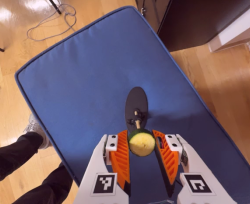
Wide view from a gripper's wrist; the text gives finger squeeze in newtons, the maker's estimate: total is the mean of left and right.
{"total": 7.9, "left": 7.8, "right": 7.9}